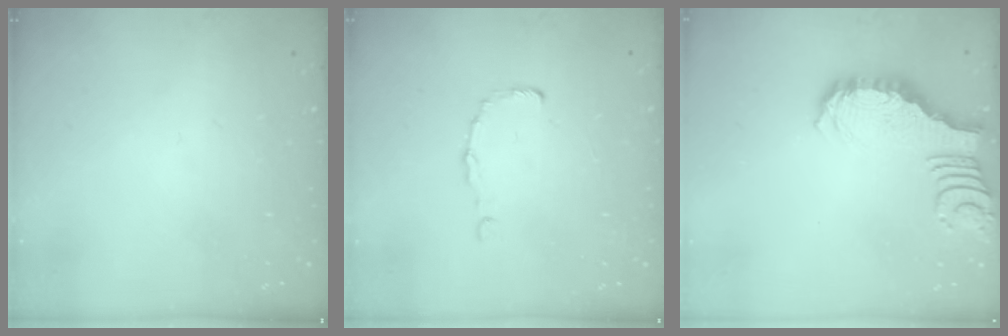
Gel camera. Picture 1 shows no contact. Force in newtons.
{"total": 0.0}
{"total": 2.9, "press": 2.8, "slide": 0.5}